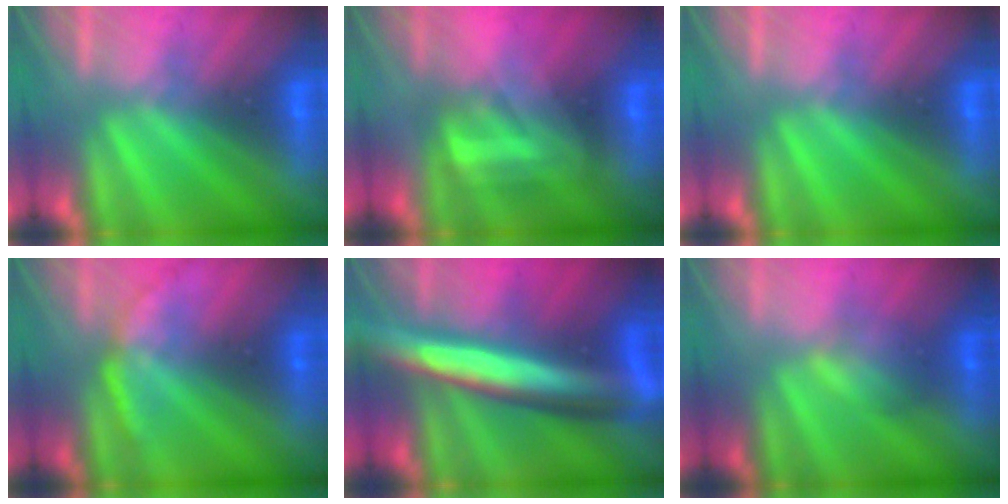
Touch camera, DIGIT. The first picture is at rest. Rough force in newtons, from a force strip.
{"total": 4.6}
{"total": 0.0}
{"total": 2.1}
{"total": 7.5}
{"total": 1.9}